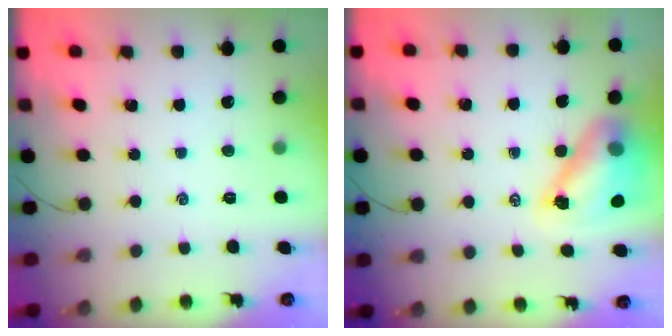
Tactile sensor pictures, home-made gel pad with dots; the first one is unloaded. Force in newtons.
{"total": 11.5, "press": 10.9, "slide": 3.5}